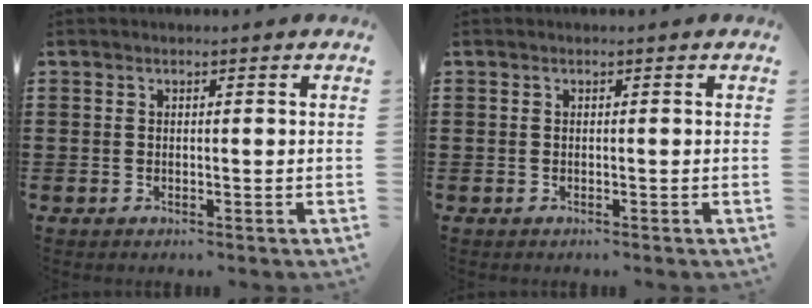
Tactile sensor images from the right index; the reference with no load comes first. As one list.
[{"total": 0.0}]